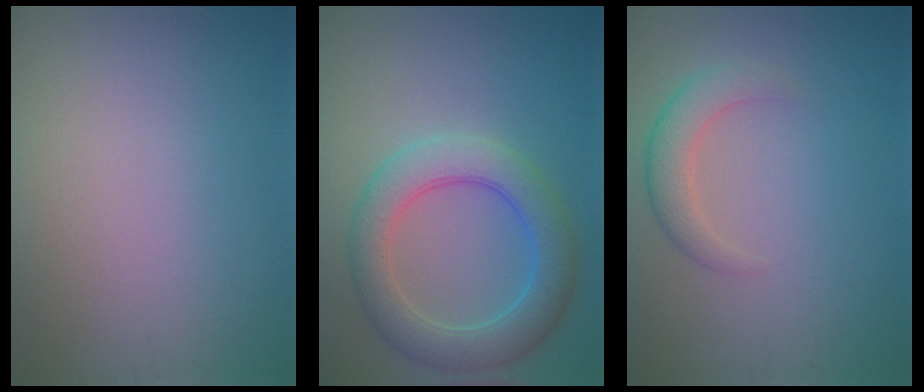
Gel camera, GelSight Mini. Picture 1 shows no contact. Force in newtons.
{"total": 6.0, "press": 6.0, "slide": 0.2}
{"total": 2.6, "press": 2.6, "slide": 0.1}